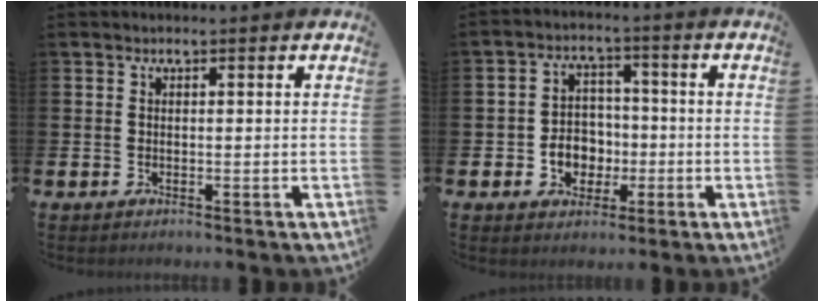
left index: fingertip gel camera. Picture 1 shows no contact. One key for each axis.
{"total": 4.9, "fx": -1.2, "fy": 4.4, "fz": 1.8, "tx": -0.027, "ty": 0.003, "tz": -0.029}